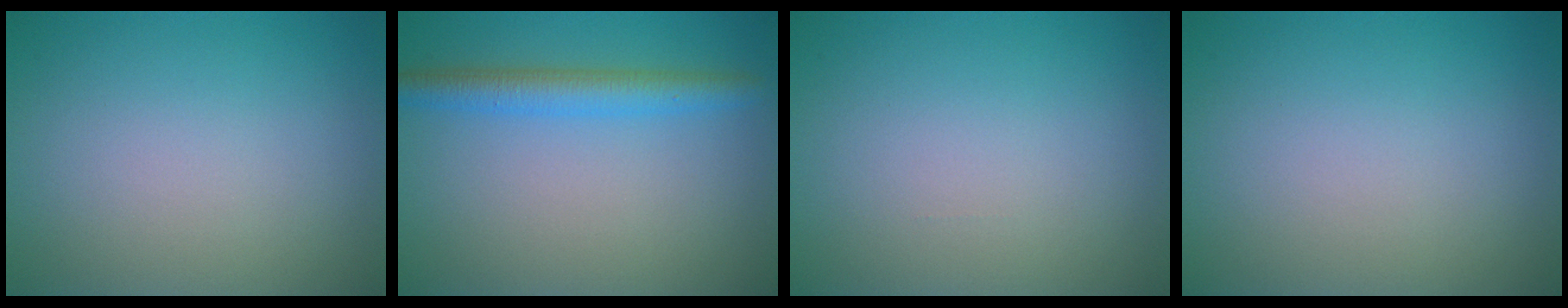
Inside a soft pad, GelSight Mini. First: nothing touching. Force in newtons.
{"total": 3.4, "press": 3.4, "slide": 0.2}
{"total": 0.0}
{"total": 0.0}